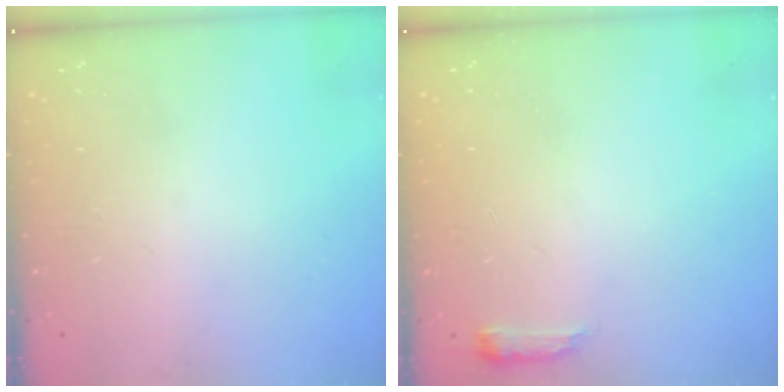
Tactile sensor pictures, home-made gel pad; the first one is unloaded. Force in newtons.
{"total": 4.9, "press": 4.9, "slide": 0.8}